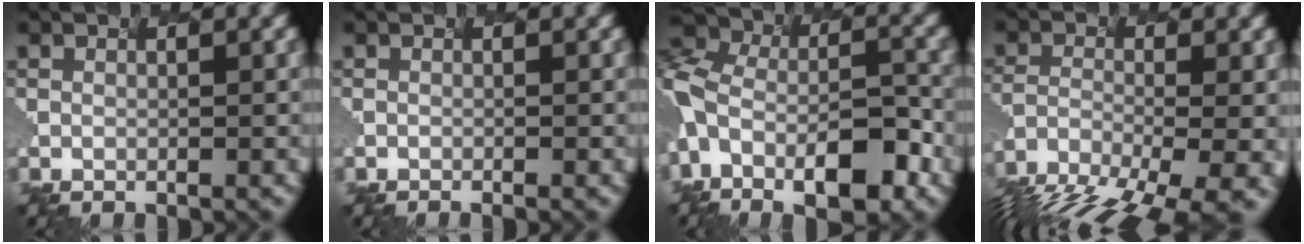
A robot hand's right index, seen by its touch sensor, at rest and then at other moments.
{"total": 0.7, "force": [-0.6, -0.1, 0.4], "torque": [0.001, -0.006, -0.001]}
{"total": 10.3, "force": [-5.7, 5.4, 6.7], "torque": [-0.155, -0.004, -0.082]}
{"total": 12.8, "force": [-10.6, 2.3, 6.8], "torque": [-0.166, -0.041, -0.134]}